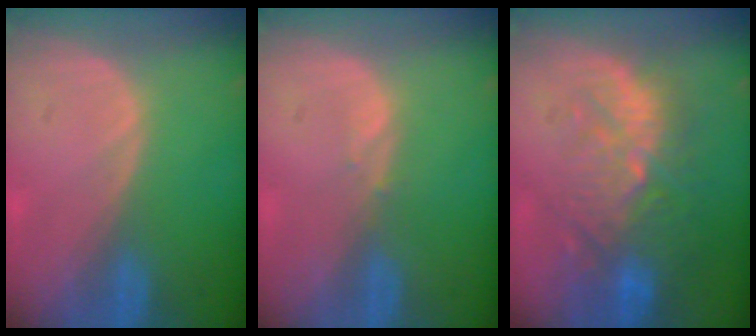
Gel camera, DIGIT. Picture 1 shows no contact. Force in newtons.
{"total": 0.6, "press": 0.6, "slide": 0.1}
{"total": 11.1, "press": 9.7, "slide": 5.4}